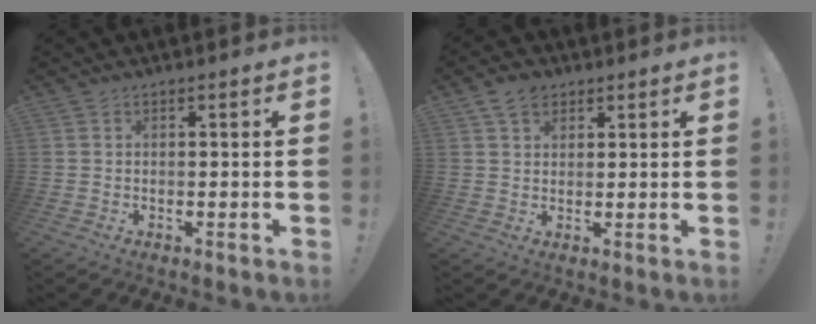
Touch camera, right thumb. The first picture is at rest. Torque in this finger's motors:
{"motor_torque": [-0.21, 0.47, 0.00, 0.01, 0.00]}